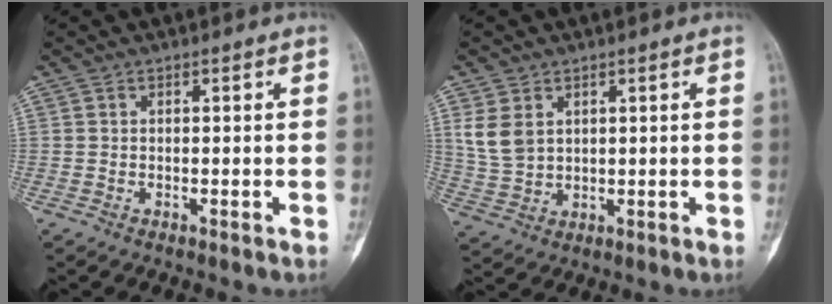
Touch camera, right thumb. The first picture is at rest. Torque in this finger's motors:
{"motor_torque": [-0.01, 0.01, 0.17, -0.12, 0.01]}